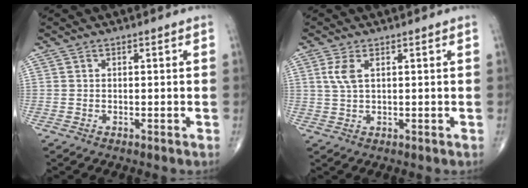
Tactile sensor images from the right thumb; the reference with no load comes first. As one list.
[{"total": 3.2, "force": [1.1, 1.3, 2.7], "torque": [-0.069, 0.005, 0.027]}]